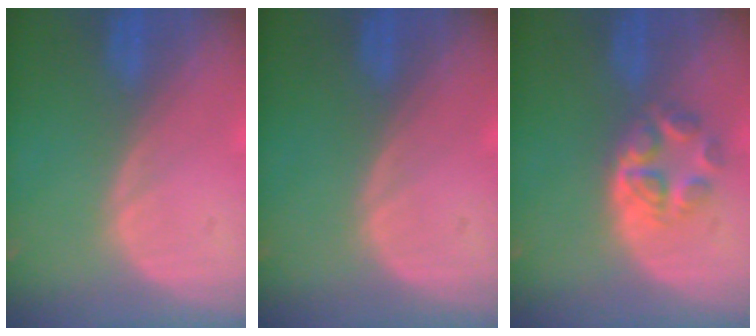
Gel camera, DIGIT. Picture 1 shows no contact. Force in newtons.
{"total": 0.0}
{"total": 5.0, "press": 4.8, "slide": 1.4}